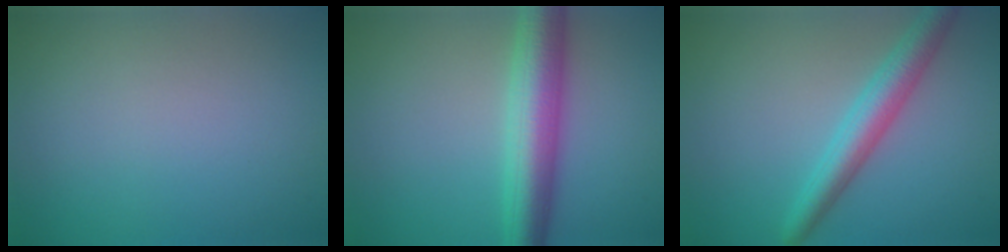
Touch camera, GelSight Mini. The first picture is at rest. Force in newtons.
{"total": 6.2, "press": 6.2, "slide": 0.1}
{"total": 4.1, "press": 4.1, "slide": 0.1}